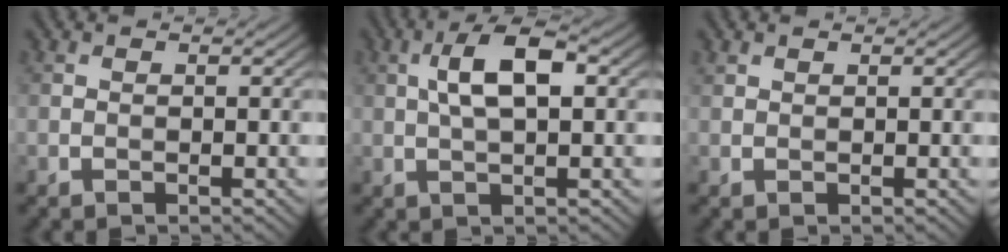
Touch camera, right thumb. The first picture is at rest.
{"total": 6.2, "force": [1.3, 2.3, 5.6], "torque": [-0.107, 0.012, 0.021]}
{"total": 0.7, "force": [0.6, 0.3, 0.1], "torque": [-0.006, 0.000, 0.015]}